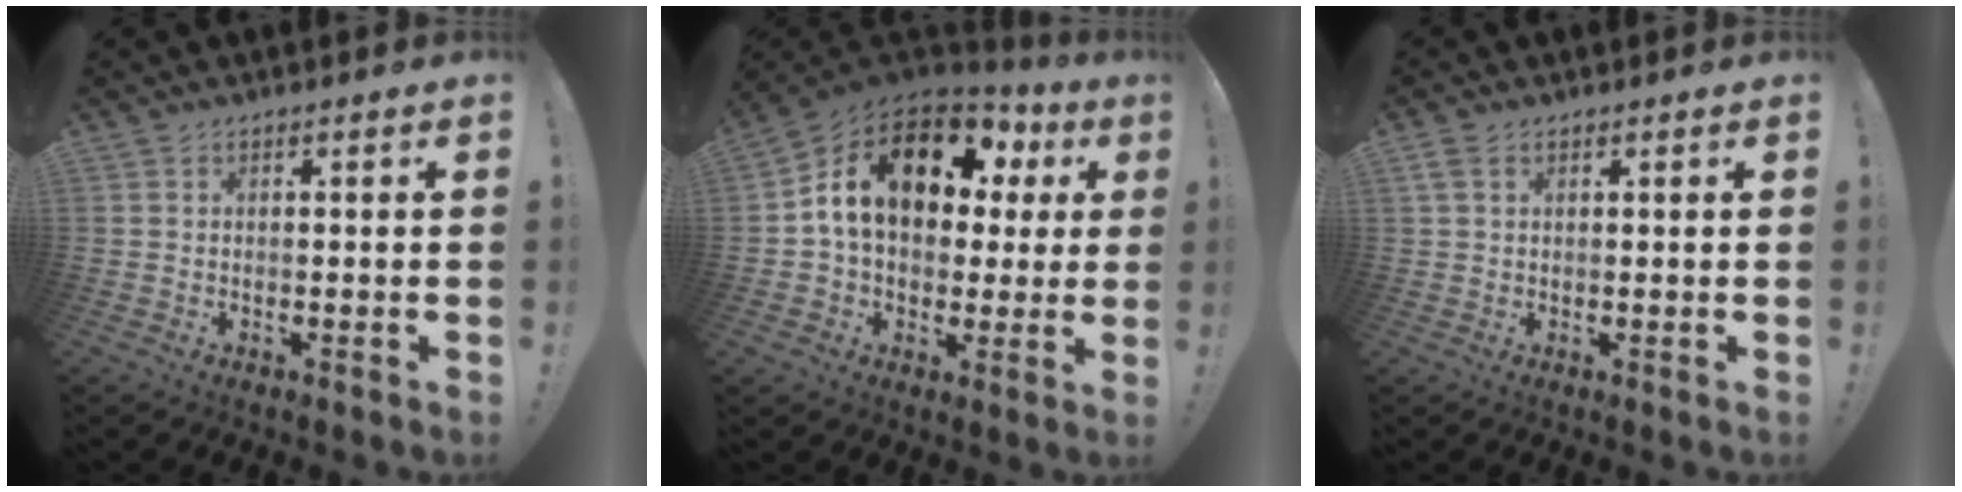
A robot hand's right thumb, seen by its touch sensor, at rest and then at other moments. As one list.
[{"total": 18.2, "force": [6.6, 11.2, 12.6], "torque": [-0.198, -0.018, 0.118]}, {"total": 2.8, "force": [1.4, 1.7, 1.7], "torque": [-0.027, 0.003, 0.026]}]